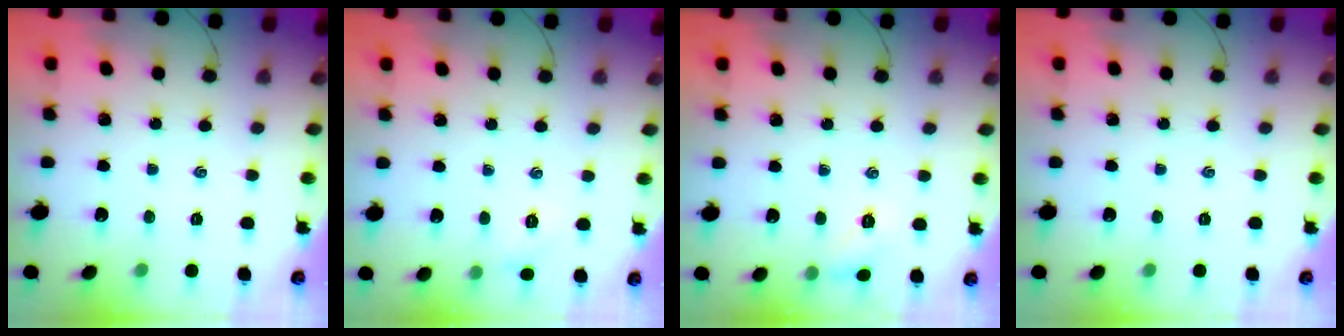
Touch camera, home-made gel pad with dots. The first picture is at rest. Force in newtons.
{"total": 4.6, "press": 4.4, "slide": 1.2}
{"total": 6.5, "press": 6.2, "slide": 1.7}
{"total": 0.0}